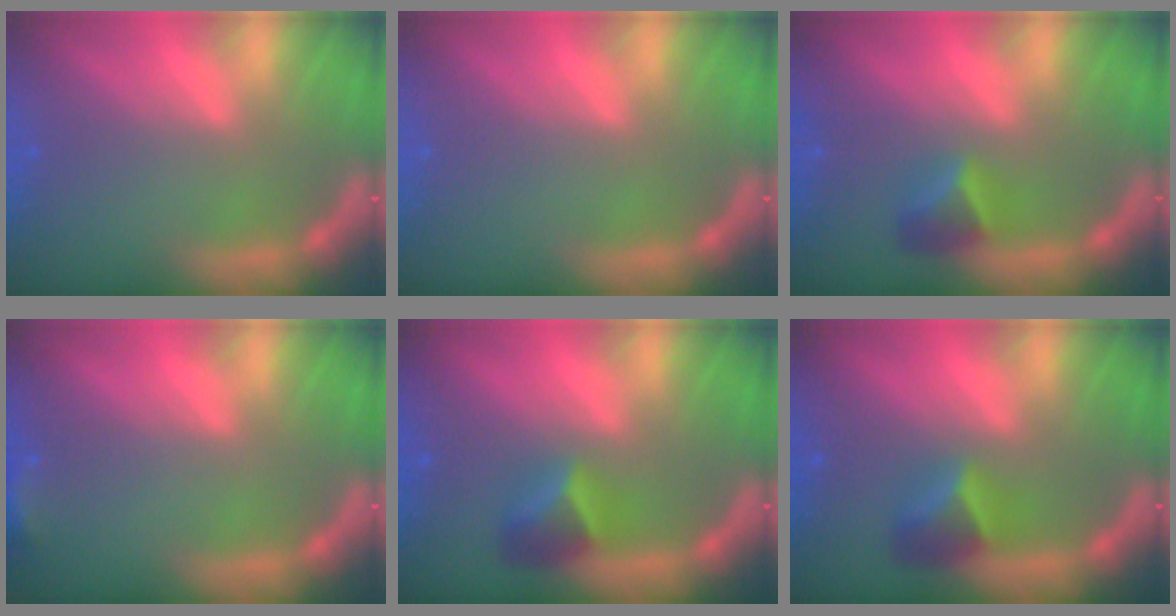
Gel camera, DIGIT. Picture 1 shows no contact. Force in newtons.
{"total": 0.0}
{"total": 2.4}
{"total": 2.4}
{"total": 2.9}
{"total": 2.9}